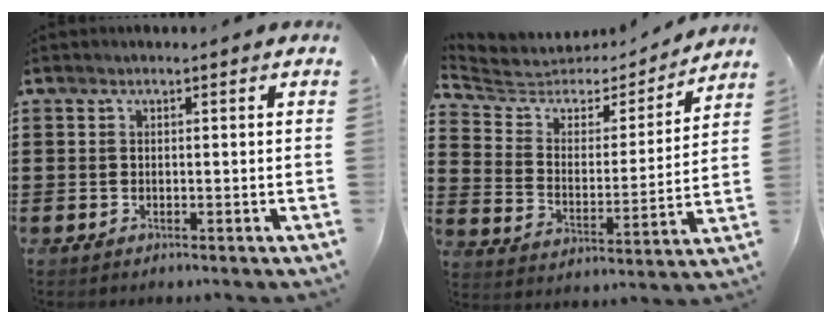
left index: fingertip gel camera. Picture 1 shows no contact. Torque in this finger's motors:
{"motor_torque": [-1.10, 1.04, -0.06, -0.01]}